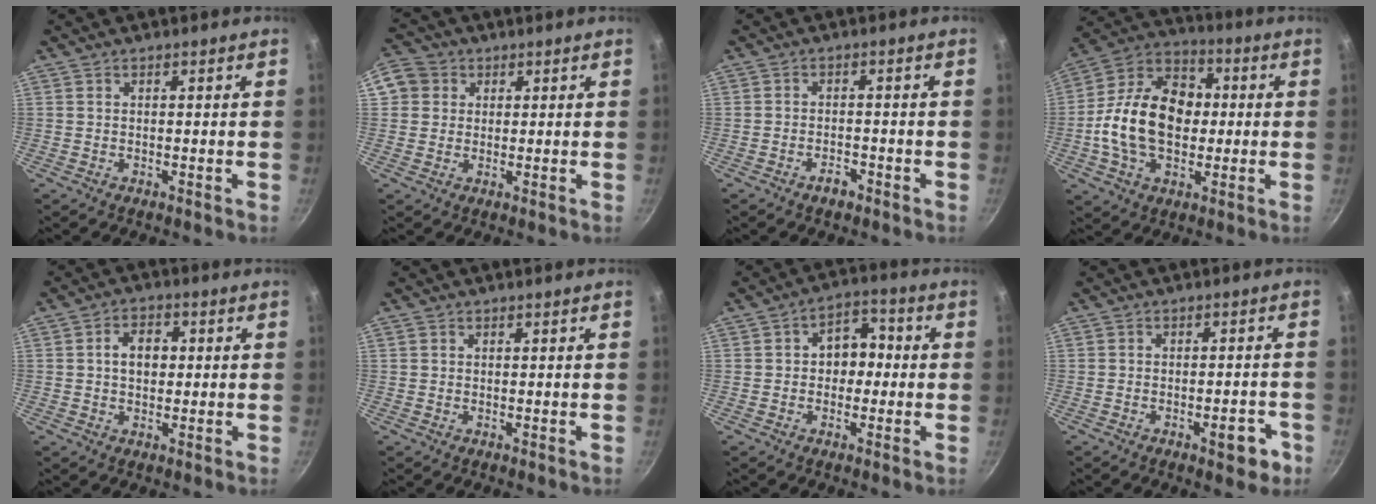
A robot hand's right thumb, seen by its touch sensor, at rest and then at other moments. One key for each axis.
{"total": 7.4, "fx": 1.9, "fy": 6.7, "fz": 2.4, "tx": -0.023, "ty": 0.012, "tz": 0.023}
{"total": 2.6, "fx": -1.8, "fy": 1.3, "fz": 1.3, "tx": -0.016, "ty": 0.019, "tz": -0.028}
{"total": 19.2, "fx": -0.6, "fy": 13.5, "fz": 13.7, "tx": -0.208, "ty": 0.035, "tz": -0.024}
{"total": 5.3, "fx": 0.5, "fy": 4.0, "fz": 3.5, "tx": -0.030, "ty": 0.010, "tz": 0.003}
{"total": 0.5, "fx": 0.2, "fy": 0.5, "fz": 0.1, "tx": -0.002, "ty": 0.003, "tz": 0.001}
{"total": 7.2, "fx": -0.1, "fy": 5.6, "fz": 4.5, "tx": -0.009, "ty": 0.021, "tz": -0.010}
{"total": 5.5, "fx": -2.7, "fy": 2.4, "fz": 4.2, "tx": -0.032, "ty": 0.024, "tz": -0.029}